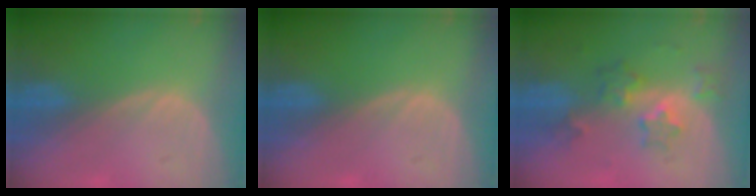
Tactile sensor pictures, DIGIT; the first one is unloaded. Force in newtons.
{"total": 0.0}
{"total": 6.1, "press": 5.4, "slide": 2.8}